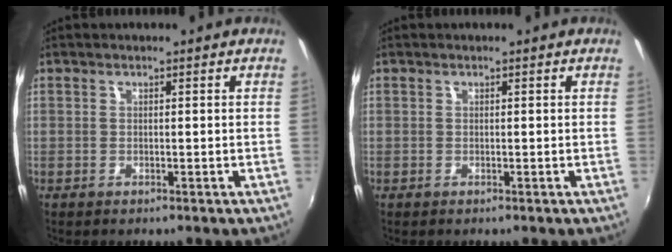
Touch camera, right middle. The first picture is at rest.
{"total": 0.0}